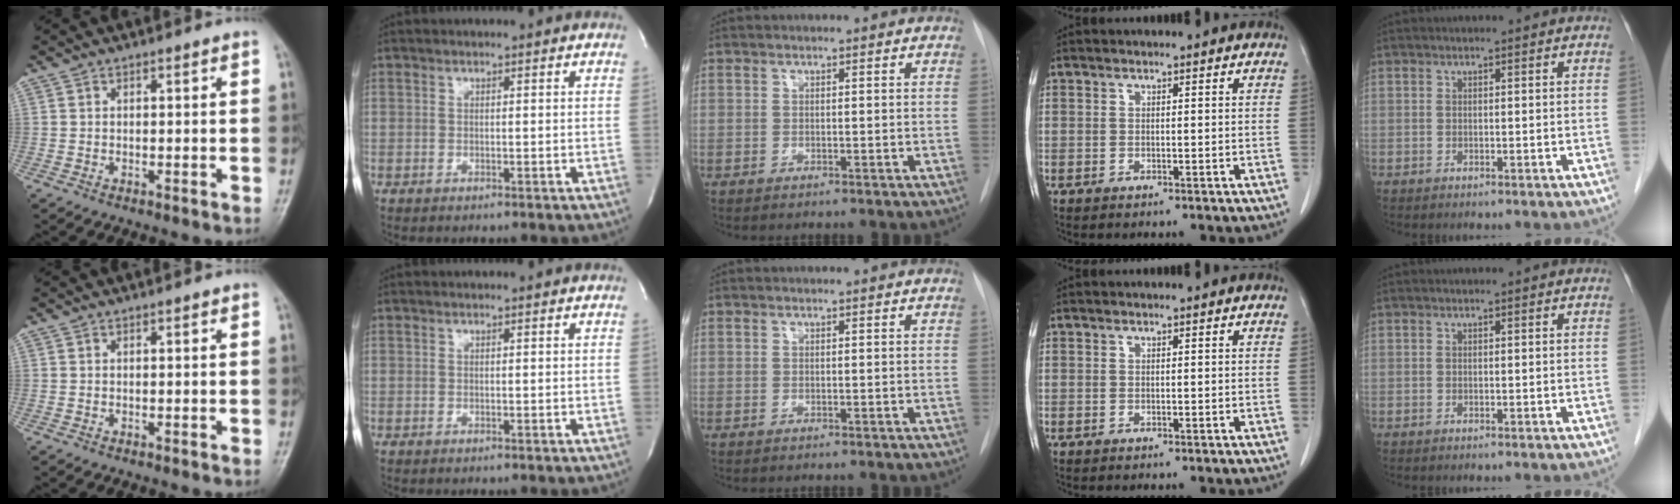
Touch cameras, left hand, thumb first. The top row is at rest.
{}